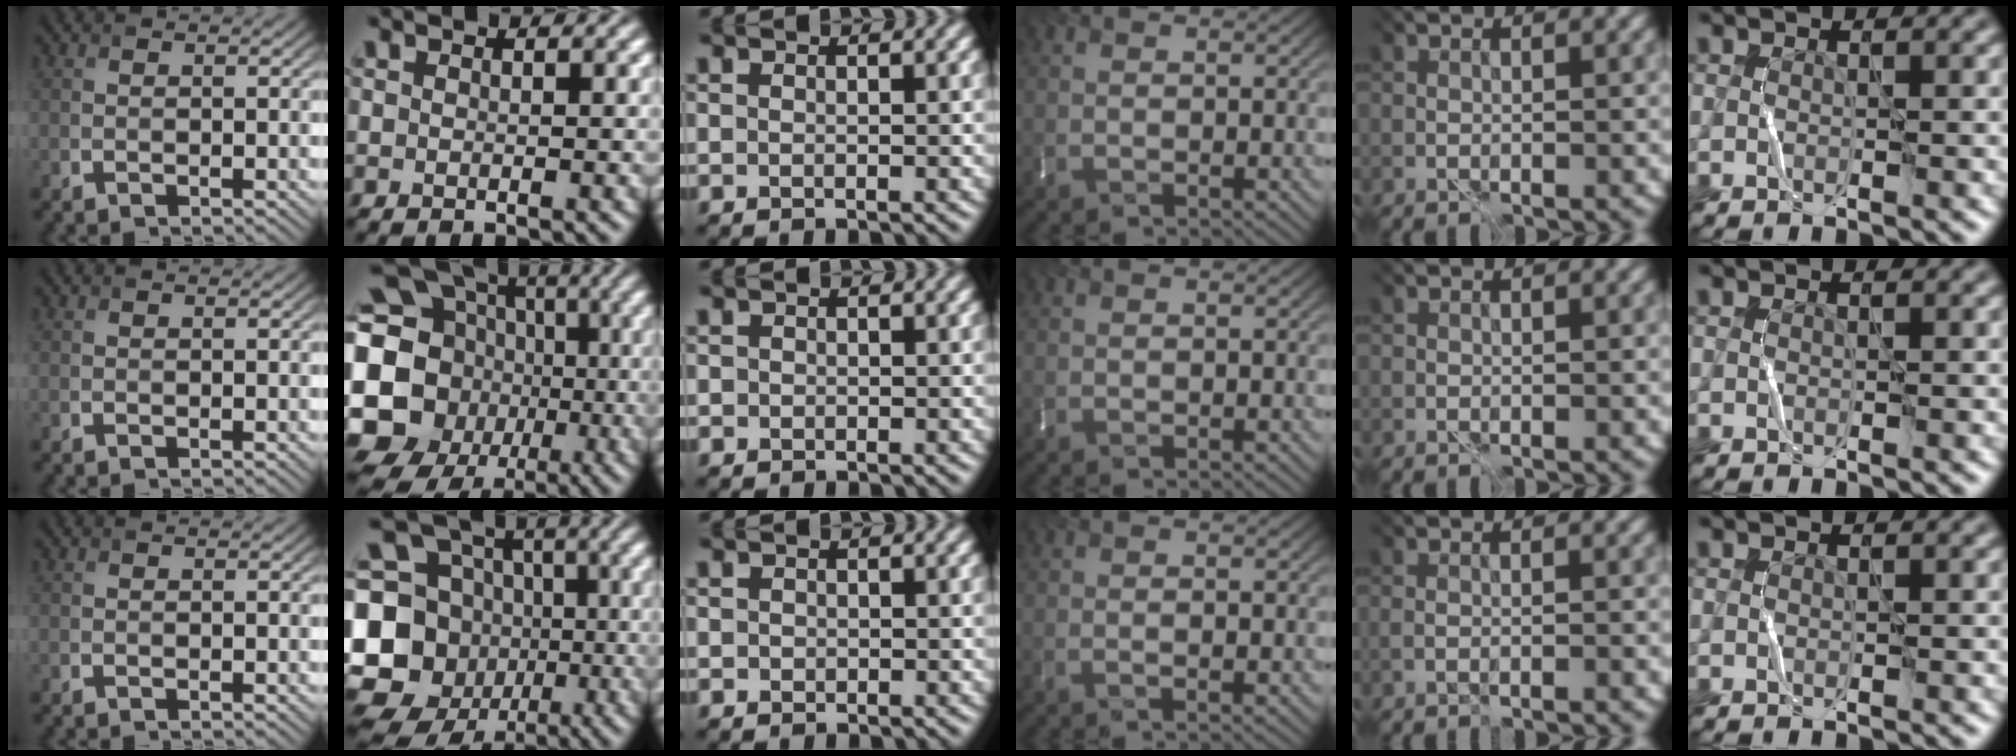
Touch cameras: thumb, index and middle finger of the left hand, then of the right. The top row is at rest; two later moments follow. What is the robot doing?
{"motion": "fold", "object": "bubble wrap"}